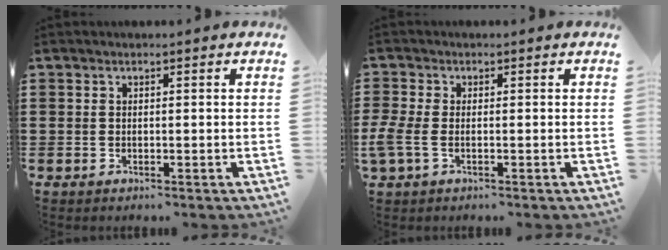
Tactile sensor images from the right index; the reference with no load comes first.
{"total": 2.9, "force": [-1.1, 1.4, 2.4], "torque": [-0.054, -0.004, -0.022]}